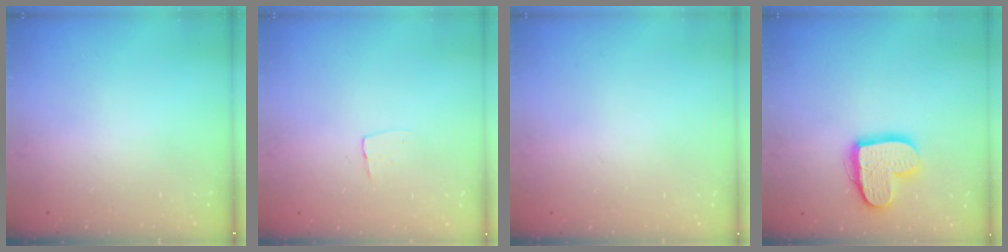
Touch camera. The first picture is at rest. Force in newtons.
{"total": 3.4, "press": 3.4, "slide": 0.2}
{"total": 0.0}
{"total": 14.1, "press": 14.0, "slide": 1.0}